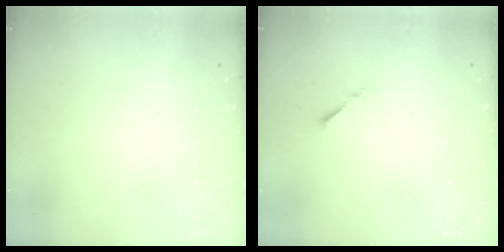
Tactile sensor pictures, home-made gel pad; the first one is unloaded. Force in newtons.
{"total": 1.1, "press": 1.0, "slide": 0.3}